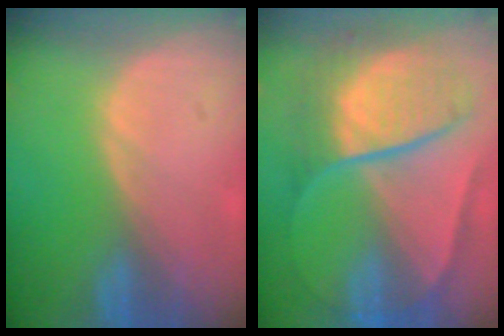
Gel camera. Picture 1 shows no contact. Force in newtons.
{"total": 10.4, "press": 10.3, "slide": 1.1}